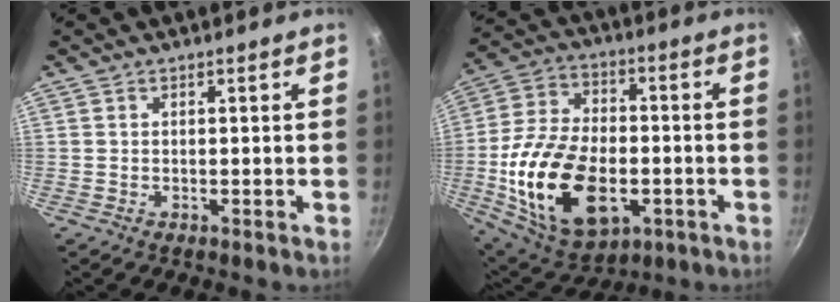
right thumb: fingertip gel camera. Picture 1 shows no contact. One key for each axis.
{"total": 23.1, "fx": -5.4, "fy": 13.8, "fz": 17.7, "tx": -0.313, "ty": 0.012, "tz": -0.075}